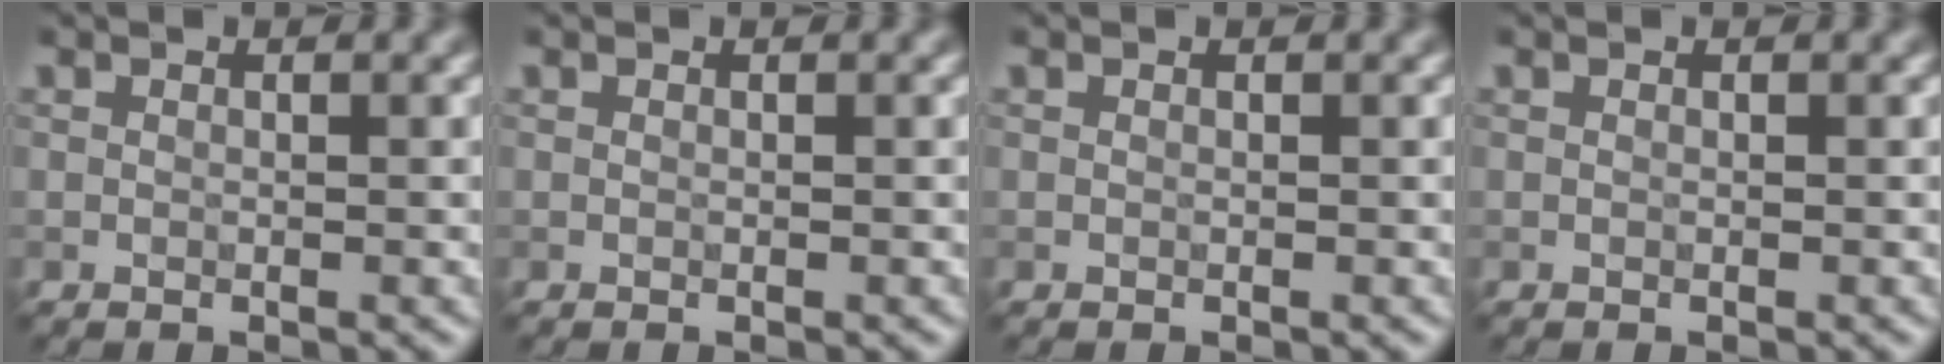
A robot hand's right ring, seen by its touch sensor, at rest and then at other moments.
{"total": 0.0}
{"total": 0.0}
{"total": 0.0}